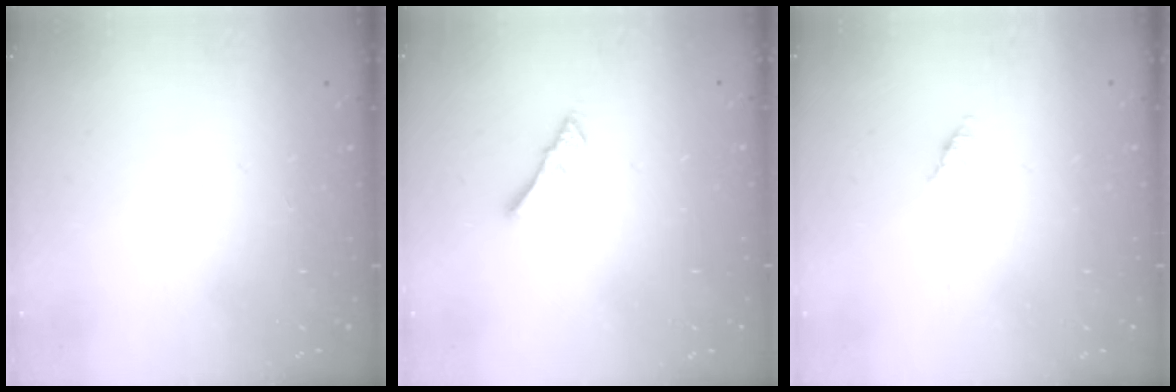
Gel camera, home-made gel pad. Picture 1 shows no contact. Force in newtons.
{"total": 2.3, "press": 2.2, "slide": 0.4}
{"total": 1.4, "press": 1.3, "slide": 0.4}